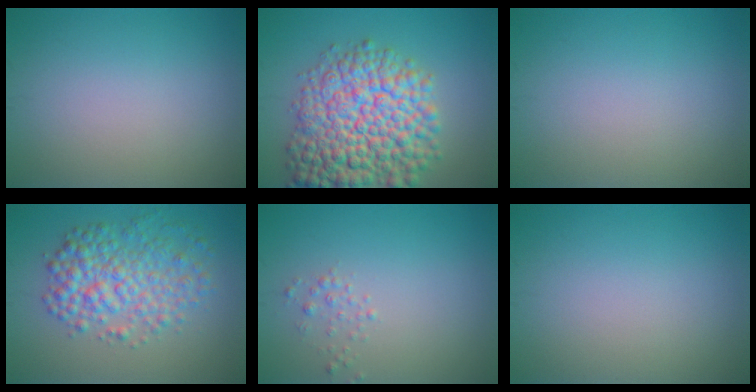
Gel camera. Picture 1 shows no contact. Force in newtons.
{"total": 11.9, "press": 11.9, "slide": 0.4}
{"total": 0.0}
{"total": 5.8, "press": 5.8, "slide": 0.1}
{"total": 0.9, "press": 0.9, "slide": 0.0}
{"total": 0.0}